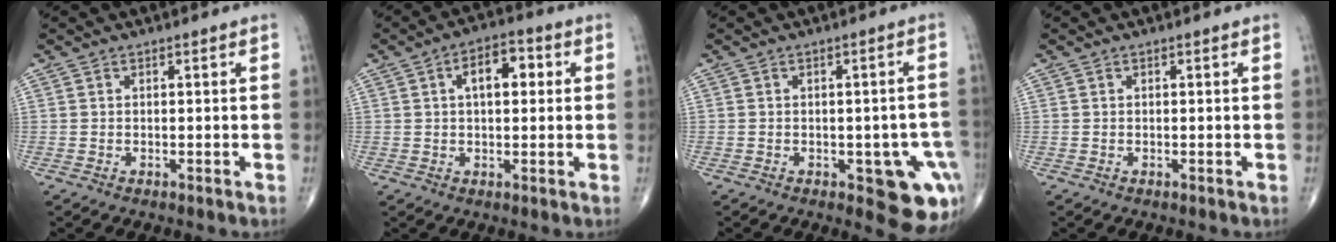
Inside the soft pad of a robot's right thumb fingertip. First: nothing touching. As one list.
[{"total": 7.1, "force": [1.7, 3.8, 5.8], "torque": [-0.075, 0.014, 0.020]}, {"total": 10.1, "force": [-3.7, 4.3, 8.3], "torque": [-0.059, 0.007, -0.040]}, {"total": 0.0}]